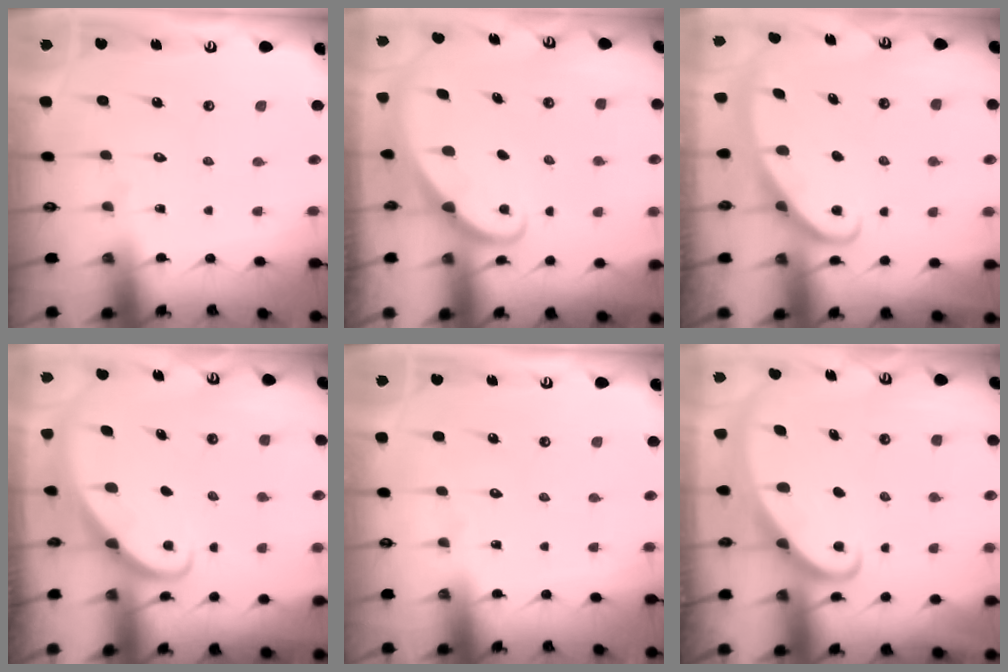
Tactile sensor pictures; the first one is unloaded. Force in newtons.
{"total": 1.7, "press": 1.7, "slide": 0.0}
{"total": 2.8, "press": 2.8, "slide": 0.4}
{"total": 2.2, "press": 2.2, "slide": 0.1}
{"total": 0.0}
{"total": 2.4, "press": 2.4, "slide": 0.4}